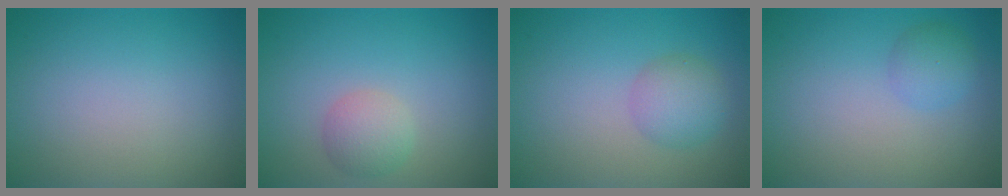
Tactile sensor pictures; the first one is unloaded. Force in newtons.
{"total": 2.3, "press": 2.3, "slide": 0.2}
{"total": 2.8, "press": 2.8, "slide": 0.1}
{"total": 2.0, "press": 2.0, "slide": 0.0}